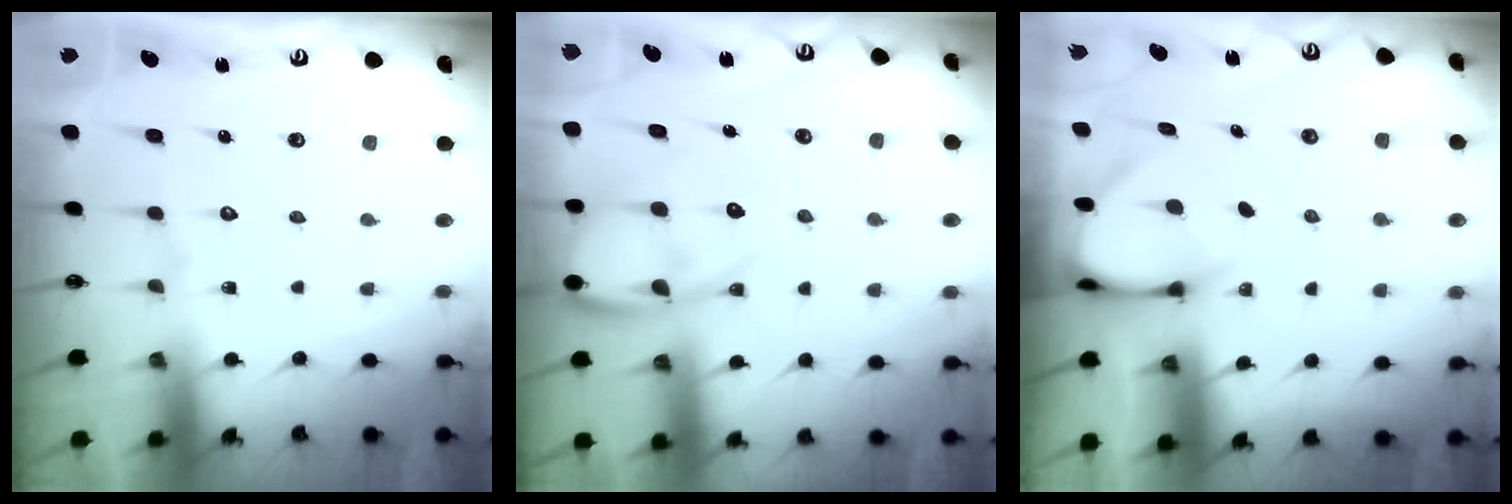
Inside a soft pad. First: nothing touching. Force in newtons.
{"total": 10.2, "press": 10.1, "slide": 1.0}
{"total": 3.6, "press": 3.5, "slide": 0.2}